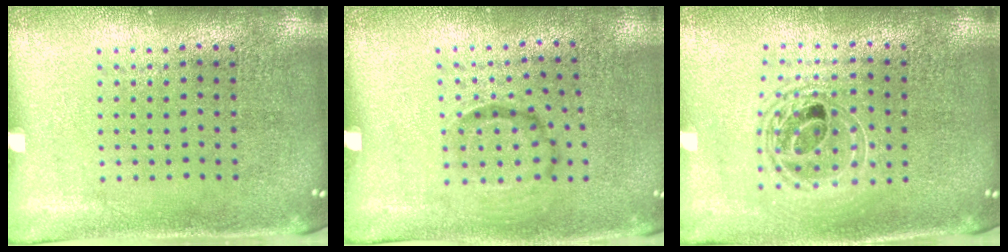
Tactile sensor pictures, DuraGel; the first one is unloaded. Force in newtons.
{"total": 1.0, "press": 0.6, "slide": 0.8}
{"total": 1.6, "press": 1.4, "slide": 0.9}